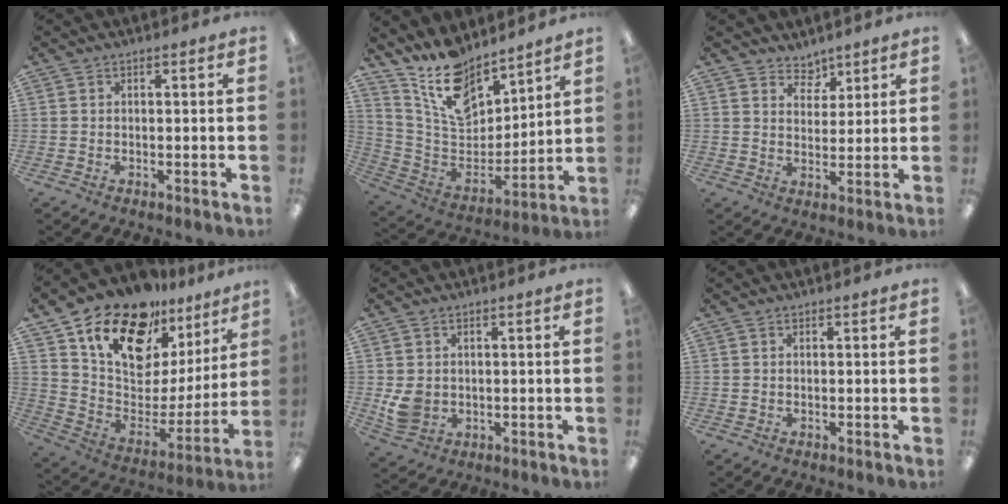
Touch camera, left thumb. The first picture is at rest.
{"total": 15.7, "force": [12.8, 6.7, 6.1], "torque": [-0.131, -0.082, 0.235]}
{"total": 2.4, "force": [2.2, 1.0, -0.2], "torque": [0.010, -0.011, 0.041]}
{"total": 19.8, "force": [14.6, 10.1, 8.9], "torque": [-0.159, -0.096, 0.260]}
{"total": 5.4, "force": [0.4, 4.5, 2.9], "torque": [-0.052, 0.000, 0.010]}
{"total": 0.0}